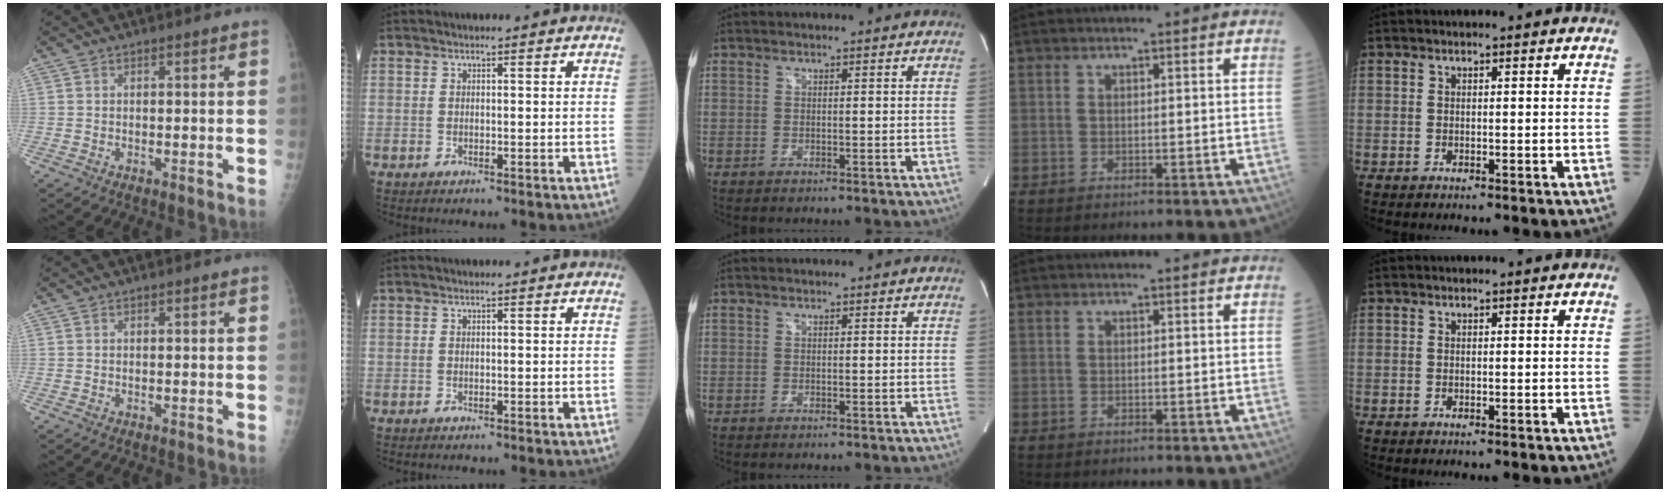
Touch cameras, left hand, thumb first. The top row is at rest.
{}